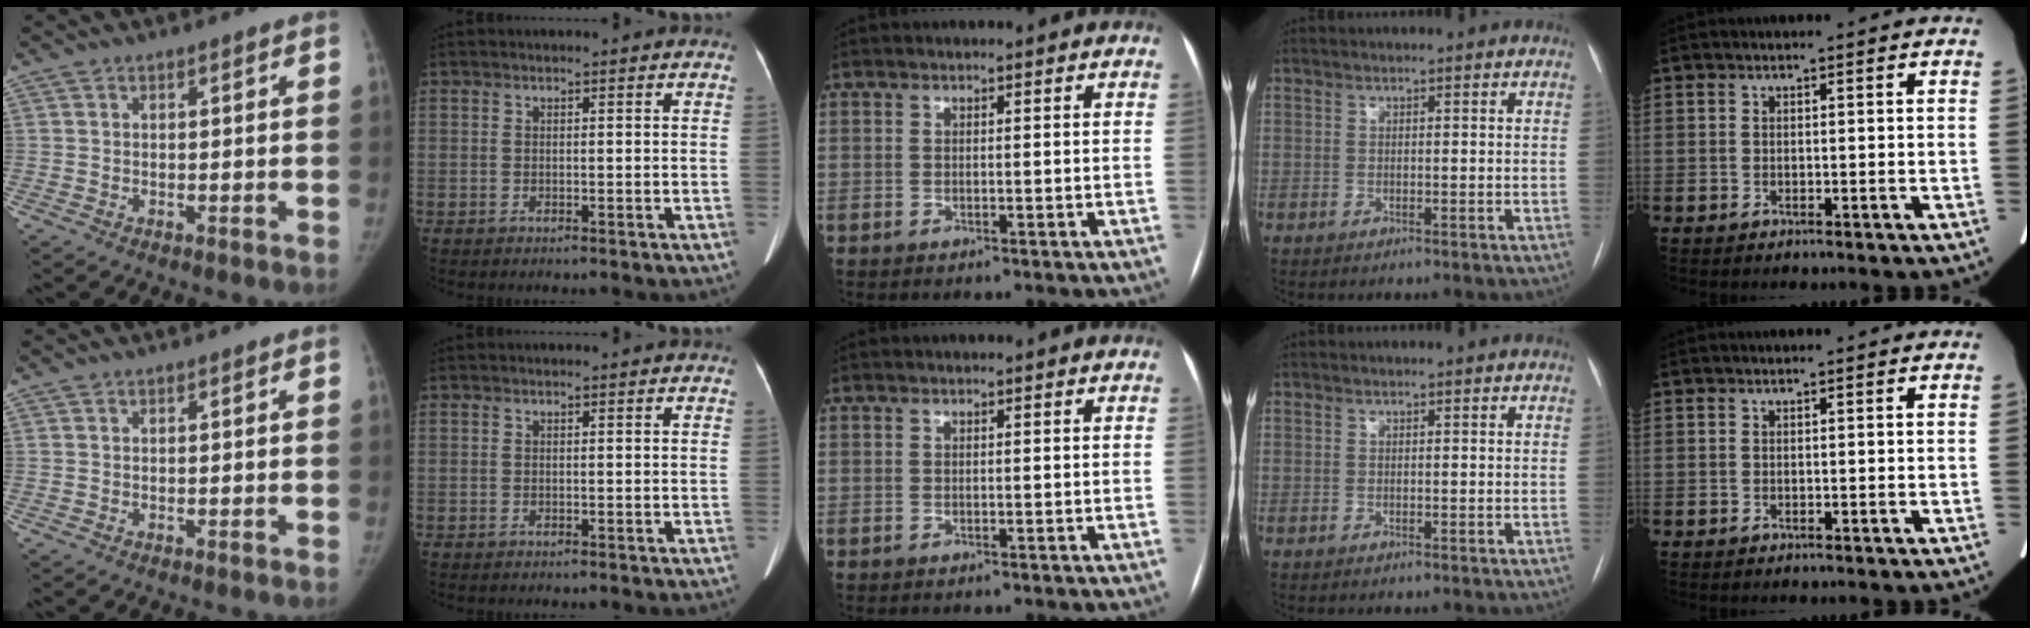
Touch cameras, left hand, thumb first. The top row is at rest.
{}